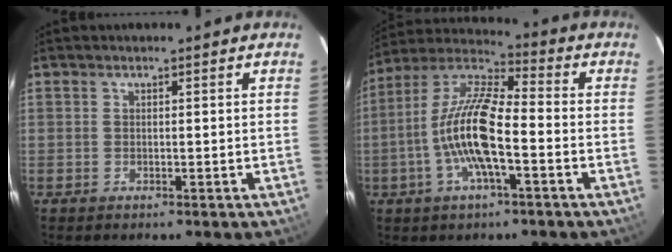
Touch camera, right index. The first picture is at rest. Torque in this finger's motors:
{"motor_torque": [1.85, -0.29, 1.05, 0.21]}